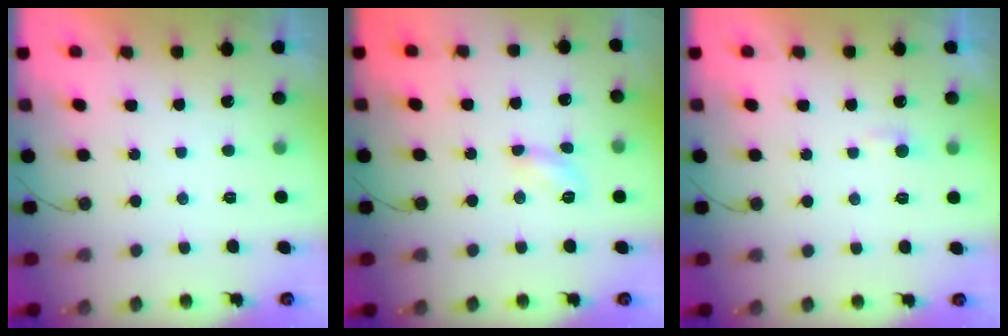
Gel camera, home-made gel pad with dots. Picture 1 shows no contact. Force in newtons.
{"total": 5.0, "press": 5.0, "slide": 0.5}
{"total": 2.7, "press": 2.7, "slide": 0.3}